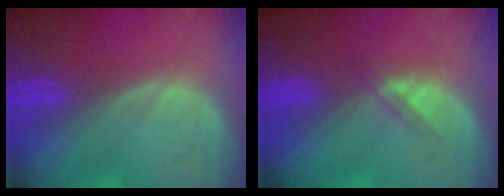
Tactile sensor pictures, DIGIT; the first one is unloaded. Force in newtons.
{"total": 1.8, "press": 1.4, "slide": 1.0}